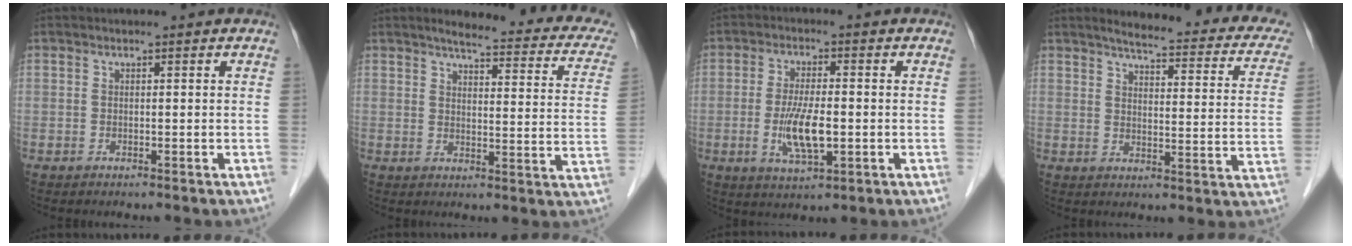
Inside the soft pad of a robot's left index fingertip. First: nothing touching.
{"total": 18.4, "force": [15.8, 3.6, 8.8], "torque": [-0.086, -0.014, 0.166]}
{"total": 7.1, "force": [-1.4, 1.7, 6.7], "torque": [-0.135, -0.009, -0.023]}
{"total": 19.4, "force": [16.7, 3.9, 9.2], "torque": [-0.094, -0.023, 0.179]}